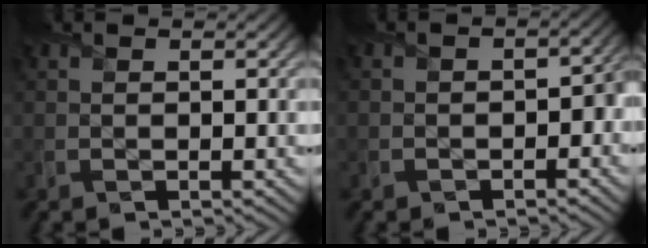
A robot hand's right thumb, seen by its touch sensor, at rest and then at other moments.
{"total": 2.6, "force": [-1.0, 1.7, 1.7], "torque": [-0.023, -0.005, -0.020]}